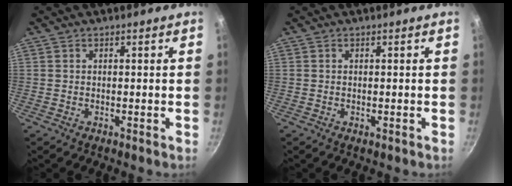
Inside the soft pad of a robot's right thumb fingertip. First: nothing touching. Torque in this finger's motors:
{"motor_torque": [-0.19, -0.09, -0.29, 0.29, 0.05]}